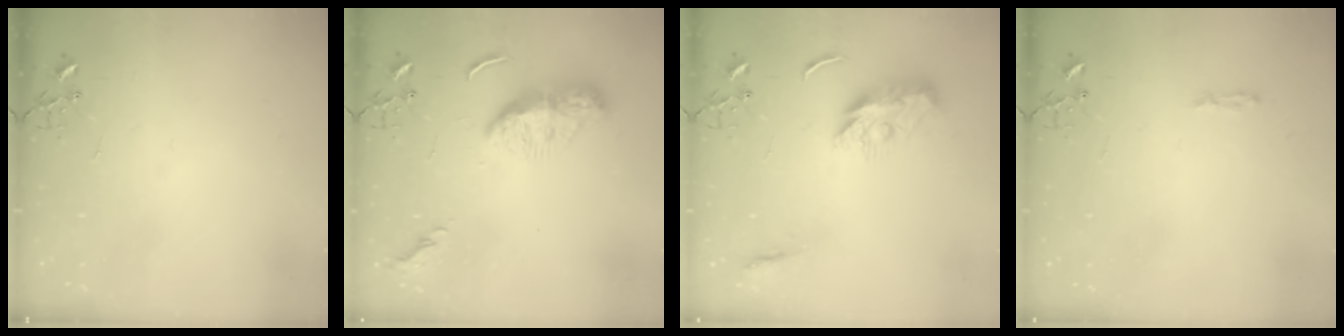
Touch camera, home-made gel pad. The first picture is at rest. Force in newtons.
{"total": 11.4, "press": 11.3, "slide": 0.9}
{"total": 10.2, "press": 10.2, "slide": 0.1}
{"total": 3.4, "press": 3.4, "slide": 0.4}